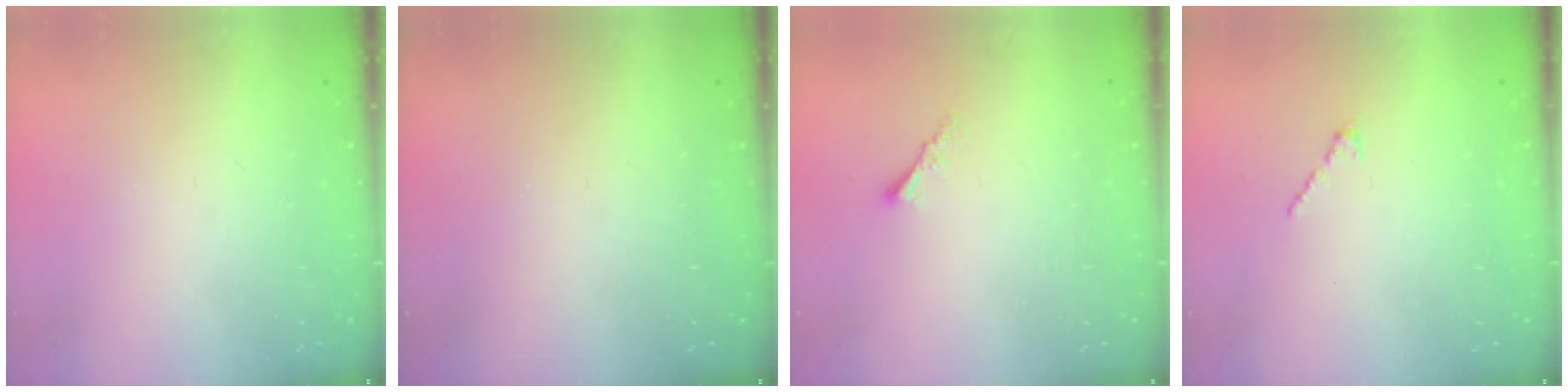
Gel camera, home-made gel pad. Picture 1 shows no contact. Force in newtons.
{"total": 0.0}
{"total": 2.0, "press": 2.0, "slide": 0.3}
{"total": 2.1, "press": 2.0, "slide": 0.7}